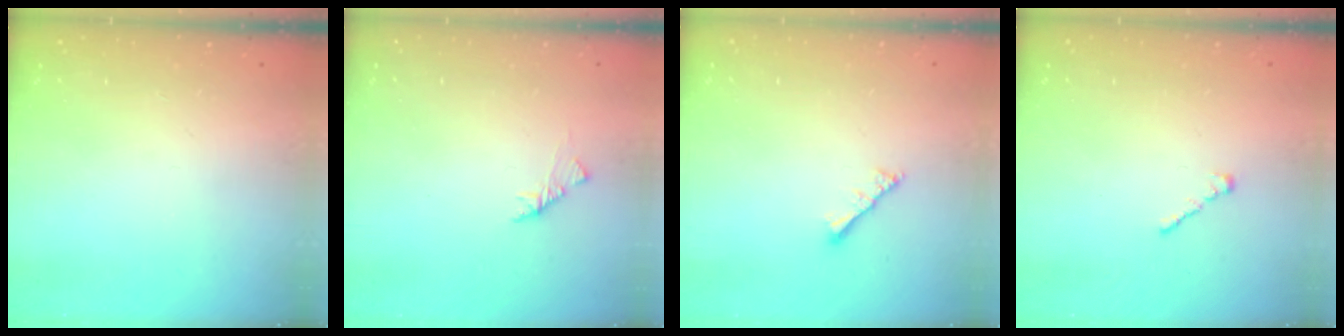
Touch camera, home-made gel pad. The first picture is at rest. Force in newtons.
{"total": 1.7, "press": 1.6, "slide": 0.5}
{"total": 2.8, "press": 2.8, "slide": 0.6}
{"total": 1.4, "press": 1.3, "slide": 0.5}